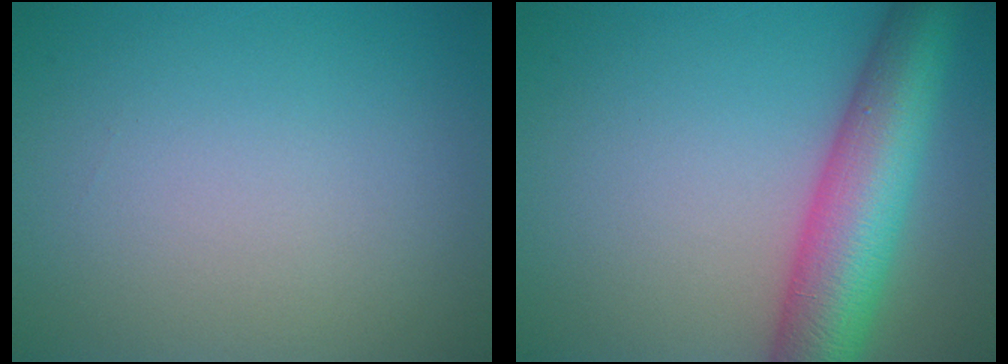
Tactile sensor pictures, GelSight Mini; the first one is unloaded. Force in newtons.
{"total": 9.4, "press": 9.4, "slide": 0.3}